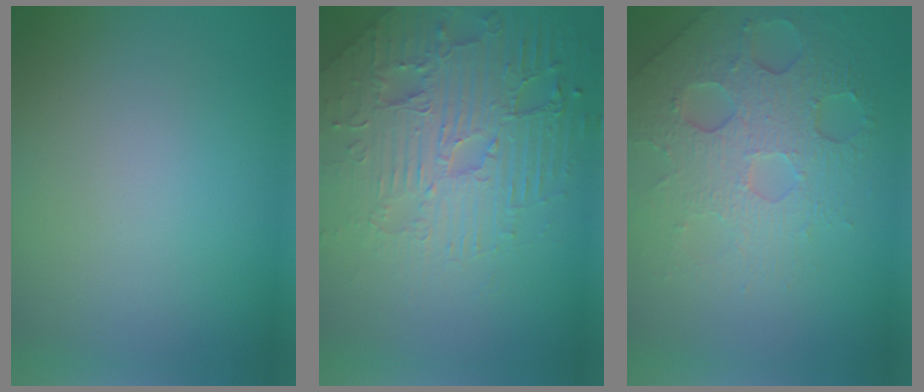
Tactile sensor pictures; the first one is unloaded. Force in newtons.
{"total": 7.2, "press": 5.4, "slide": 4.7}
{"total": 6.3, "press": 4.7, "slide": 4.3}